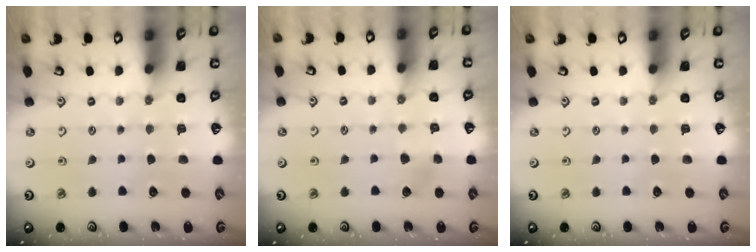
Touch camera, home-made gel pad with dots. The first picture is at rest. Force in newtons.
{"total": 5.3, "press": 5.3, "slide": 0.8}
{"total": 0.0}